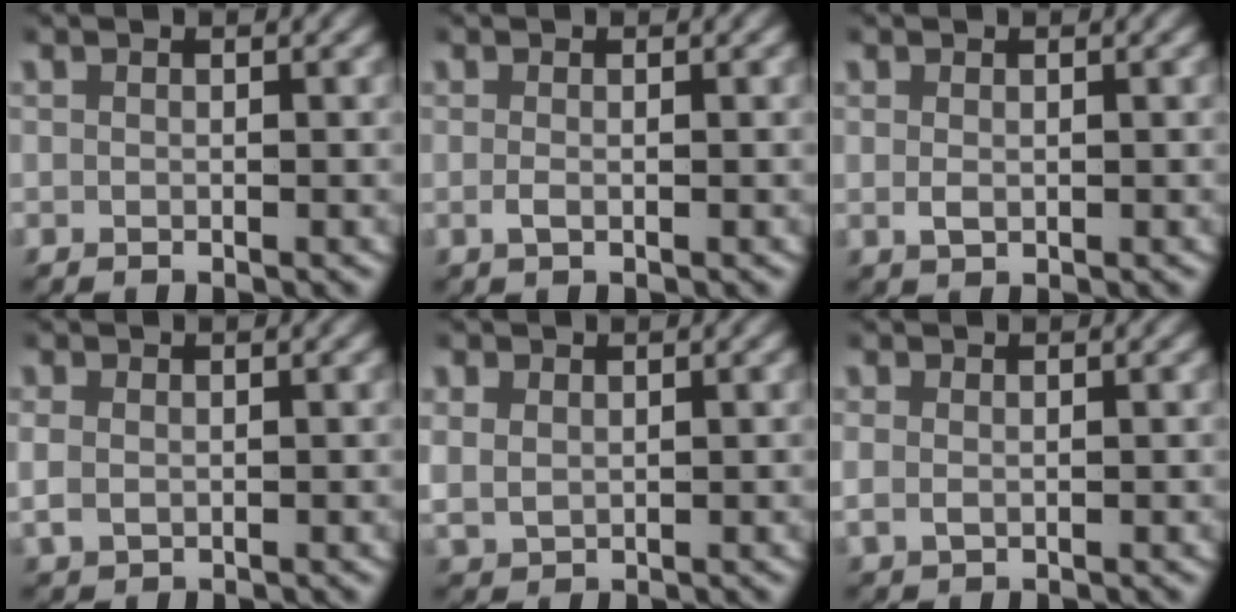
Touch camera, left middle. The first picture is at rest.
{"total": 0.7, "force": [-0.1, 0.0, 0.7], "torque": [-0.019, -0.006, 0.002]}
{"total": 0.8, "force": [0.1, 0.3, 0.7], "torque": [-0.019, -0.004, 0.009]}
{"total": 2.3, "force": [0.3, 1.9, 1.3], "torque": [-0.040, -0.003, 0.011]}
{"total": 2.9, "force": [0.9, 2.4, 1.3], "torque": [-0.049, -0.008, 0.025]}
{"total": 1.4, "force": [0.3, 1.0, 0.9], "torque": [-0.029, -0.005, 0.013]}